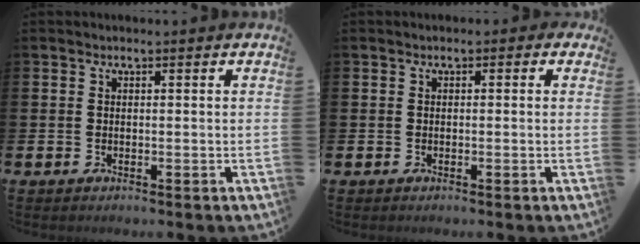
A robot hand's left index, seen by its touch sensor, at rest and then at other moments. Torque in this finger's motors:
{"motor_torque": [1.05, -1.06, 0.23, 0.00]}